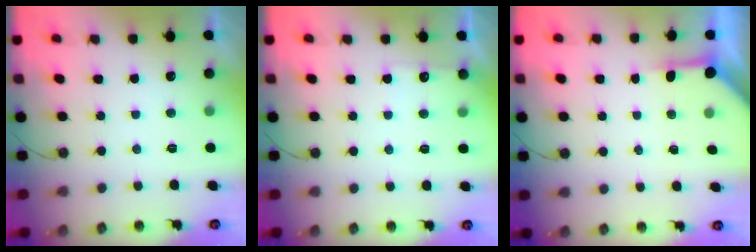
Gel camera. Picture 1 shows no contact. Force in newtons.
{"total": 5.9, "press": 5.9, "slide": 0.7}
{"total": 3.9, "press": 3.9, "slide": 0.5}